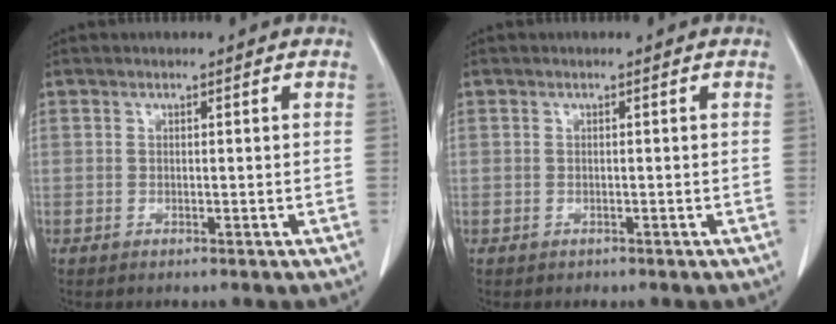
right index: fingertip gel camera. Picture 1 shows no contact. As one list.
[{"total": 0.6, "force": [-0.3, 0.5, -0.1], "torque": [-0.005, 0.004, -0.006]}]